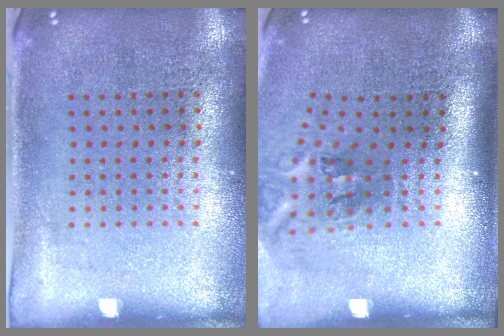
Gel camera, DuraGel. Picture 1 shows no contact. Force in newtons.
{"total": 2.2, "press": 1.3, "slide": 1.8}